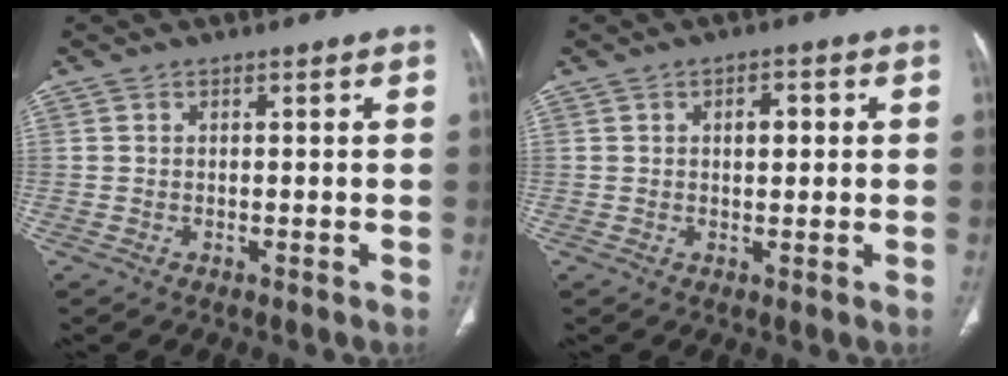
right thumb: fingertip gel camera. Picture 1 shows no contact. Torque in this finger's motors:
{"motor_torque": [-0.68, 0.22, -0.03, 0.11, 0.00]}